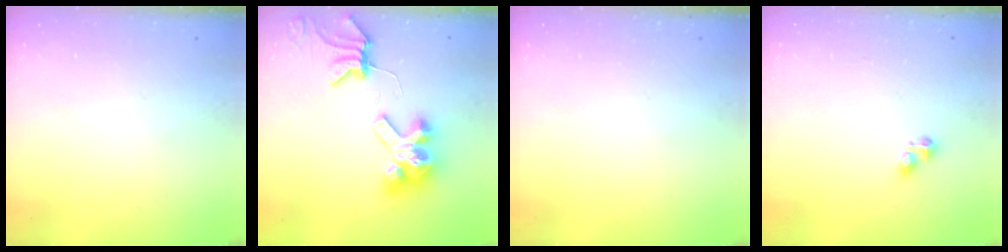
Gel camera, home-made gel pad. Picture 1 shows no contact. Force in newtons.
{"total": 12.6, "press": 12.5, "slide": 1.6}
{"total": 0.0}
{"total": 4.3, "press": 4.3, "slide": 0.7}